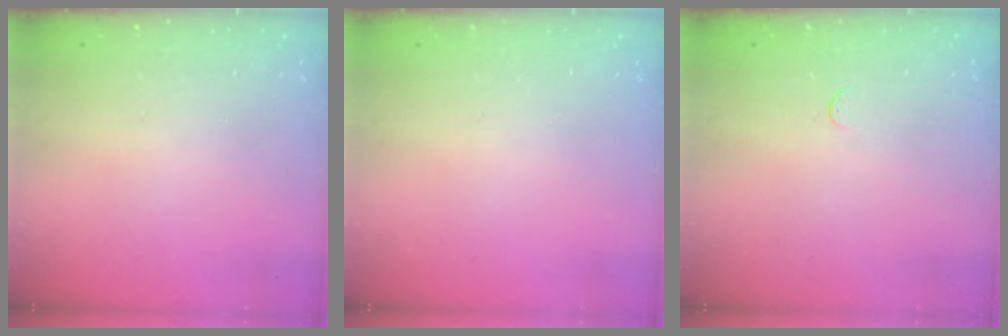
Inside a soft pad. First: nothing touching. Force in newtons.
{"total": 0.0}
{"total": 2.7, "press": 2.7, "slide": 0.4}